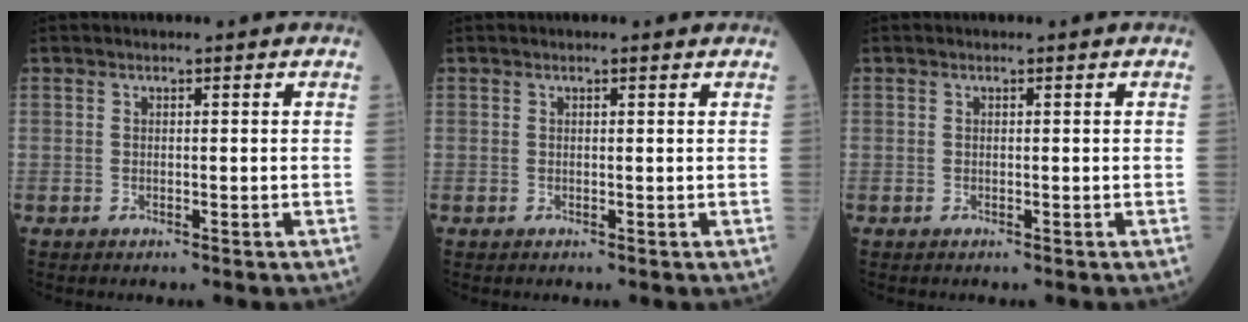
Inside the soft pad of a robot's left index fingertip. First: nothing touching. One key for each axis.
{"total": 0.7, "fx": 0.6, "fy": 0.0, "fz": 0.2, "tx": -0.011, "ty": 0.002, "tz": 0.007}
{"total": 0.0}